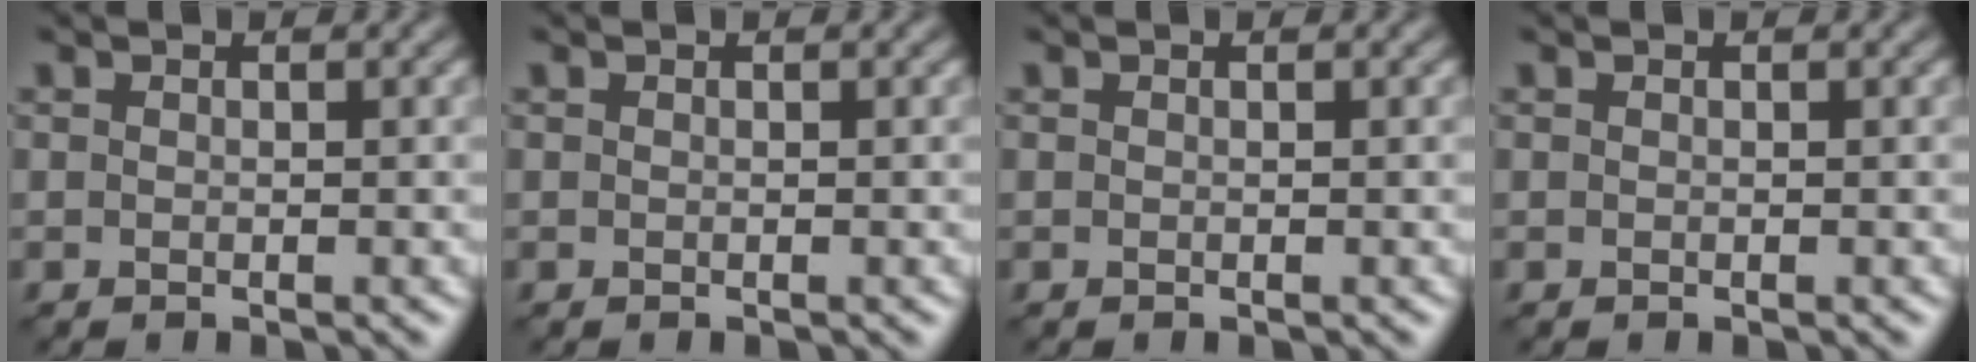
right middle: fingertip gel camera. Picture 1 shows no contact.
{"total": 0.0}
{"total": 0.0}
{"total": 0.0}